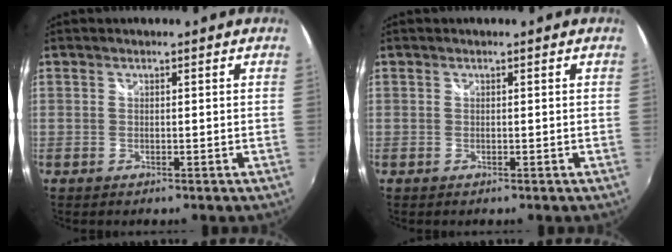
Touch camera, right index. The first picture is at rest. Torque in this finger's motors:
{"motor_torque": [0.00, 0.00, 0.01, 0.00]}